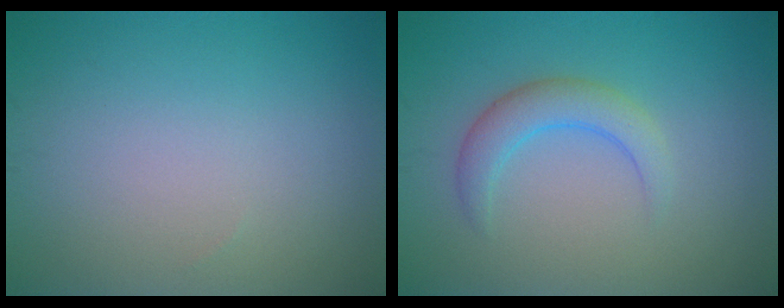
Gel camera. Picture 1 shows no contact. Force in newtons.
{"total": 2.9, "press": 2.9, "slide": 0.2}